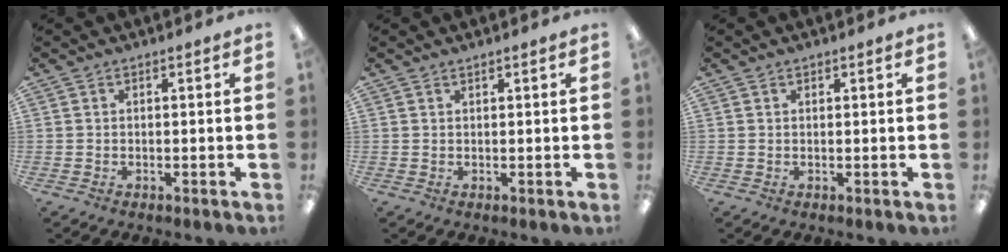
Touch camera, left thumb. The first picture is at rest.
{"total": 0.6, "force": [0.6, 0.1, 0.0], "torque": [-0.001, 0.000, 0.011]}
{"total": 0.6, "force": [0.5, 0.3, 0.1], "torque": [-0.001, 0.001, 0.009]}